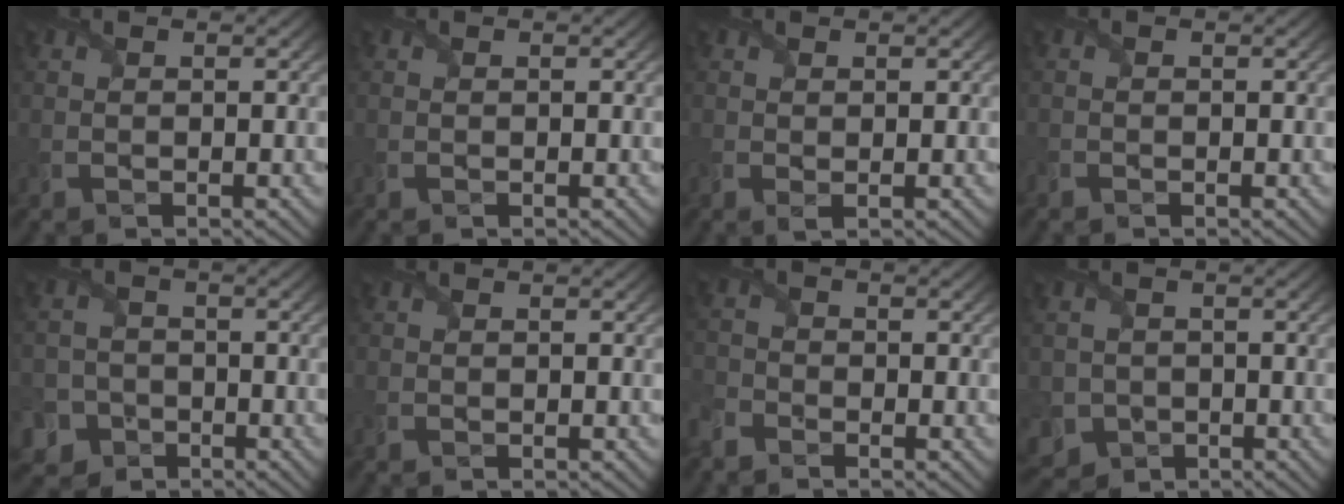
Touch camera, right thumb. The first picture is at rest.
{"total": 0.0}
{"total": 0.9, "force": [0.2, 0.3, 0.8], "torque": [-0.020, -0.001, 0.004]}
{"total": 0.5, "force": [-0.5, 0.2, 0.0], "torque": [-0.001, -0.005, -0.009]}
{"total": 6.2, "force": [-3.4, 5.0, 1.0], "torque": [-0.028, -0.013, -0.082]}
{"total": 0.0}
{"total": 3.2, "force": [-2.6, 1.6, 0.8], "torque": [-0.027, -0.009, -0.070]}
{"total": 4.3, "force": [-1.4, 3.9, 1.1], "torque": [-0.033, -0.017, -0.031]}